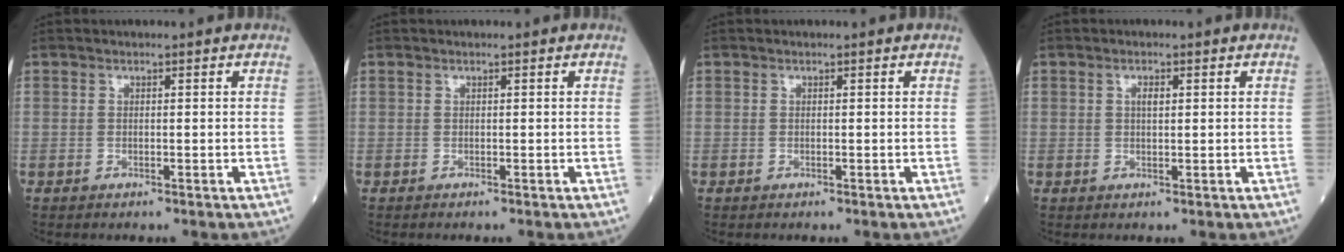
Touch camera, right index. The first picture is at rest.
{"total": 0.0}
{"total": 0.0}
{"total": 1.4, "force": [0.5, 0.5, 1.3], "torque": [-0.024, 0.001, 0.007]}